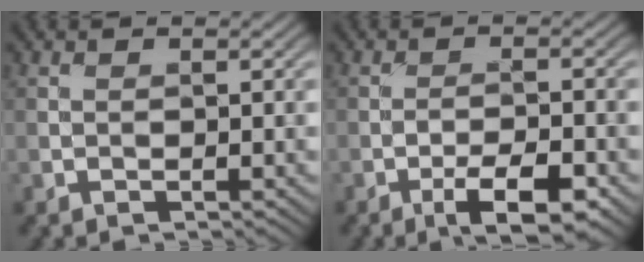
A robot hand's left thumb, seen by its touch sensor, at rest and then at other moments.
{"total": 5.8, "force": [-3.4, 1.6, 4.4], "torque": [-0.075, 0.006, -0.053]}